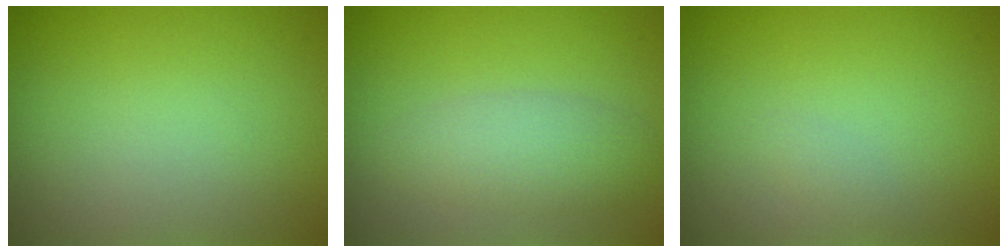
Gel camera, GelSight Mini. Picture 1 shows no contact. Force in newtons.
{"total": 3.1, "press": 3.1, "slide": 0.2}
{"total": 0.6, "press": 0.6, "slide": 0.0}